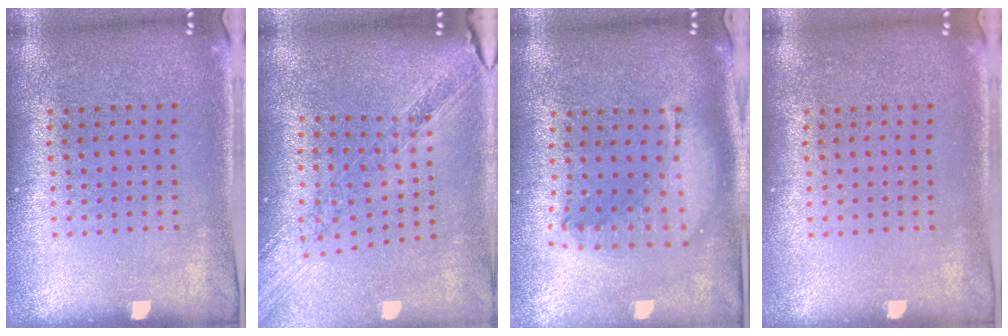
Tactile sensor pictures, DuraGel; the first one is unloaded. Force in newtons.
{"total": 1.3, "press": 1.3, "slide": 0.4}
{"total": 2.1, "press": 1.6, "slide": 1.3}
{"total": 0.0}